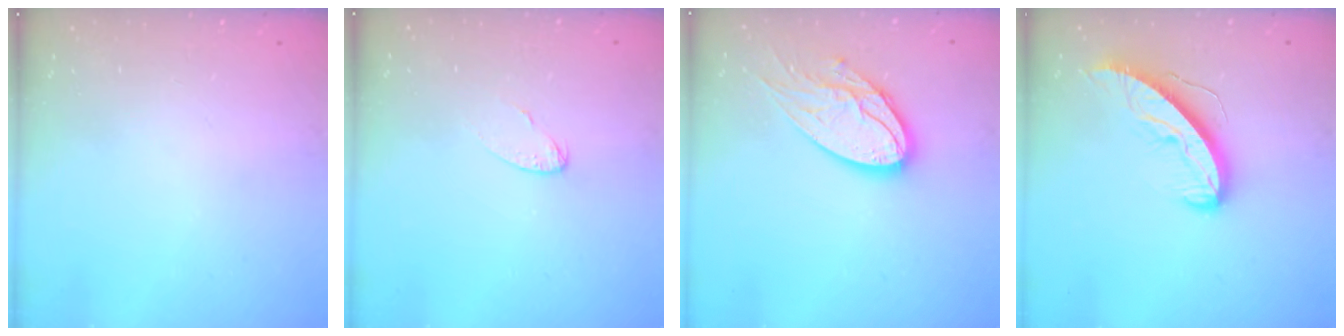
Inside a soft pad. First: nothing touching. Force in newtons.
{"total": 3.4, "press": 3.4, "slide": 0.2}
{"total": 15.8, "press": 15.8, "slide": 1.0}
{"total": 11.1, "press": 11.1, "slide": 1.0}